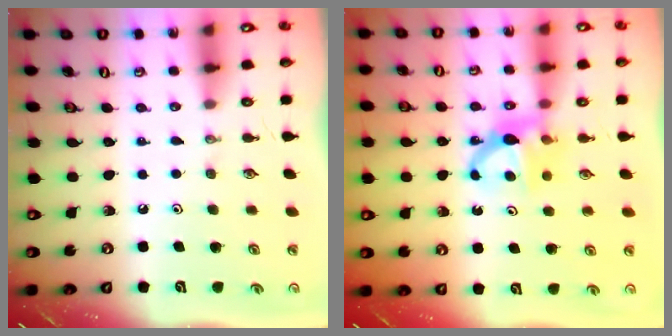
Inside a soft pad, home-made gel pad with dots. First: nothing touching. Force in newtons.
{"total": 7.5, "press": 7.5, "slide": 0.1}